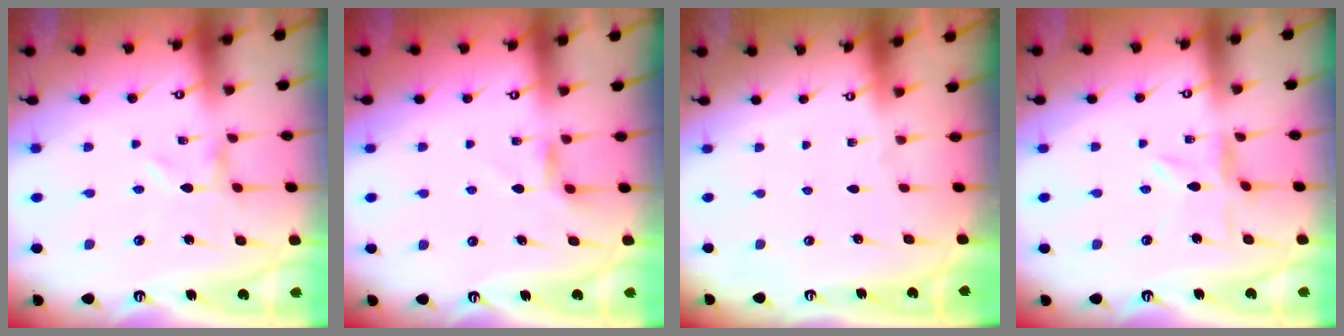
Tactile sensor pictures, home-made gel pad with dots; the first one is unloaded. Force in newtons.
{"total": 3.6, "press": 3.6, "slide": 0.5}
{"total": 0.0}
{"total": 1.7, "press": 1.7, "slide": 0.2}